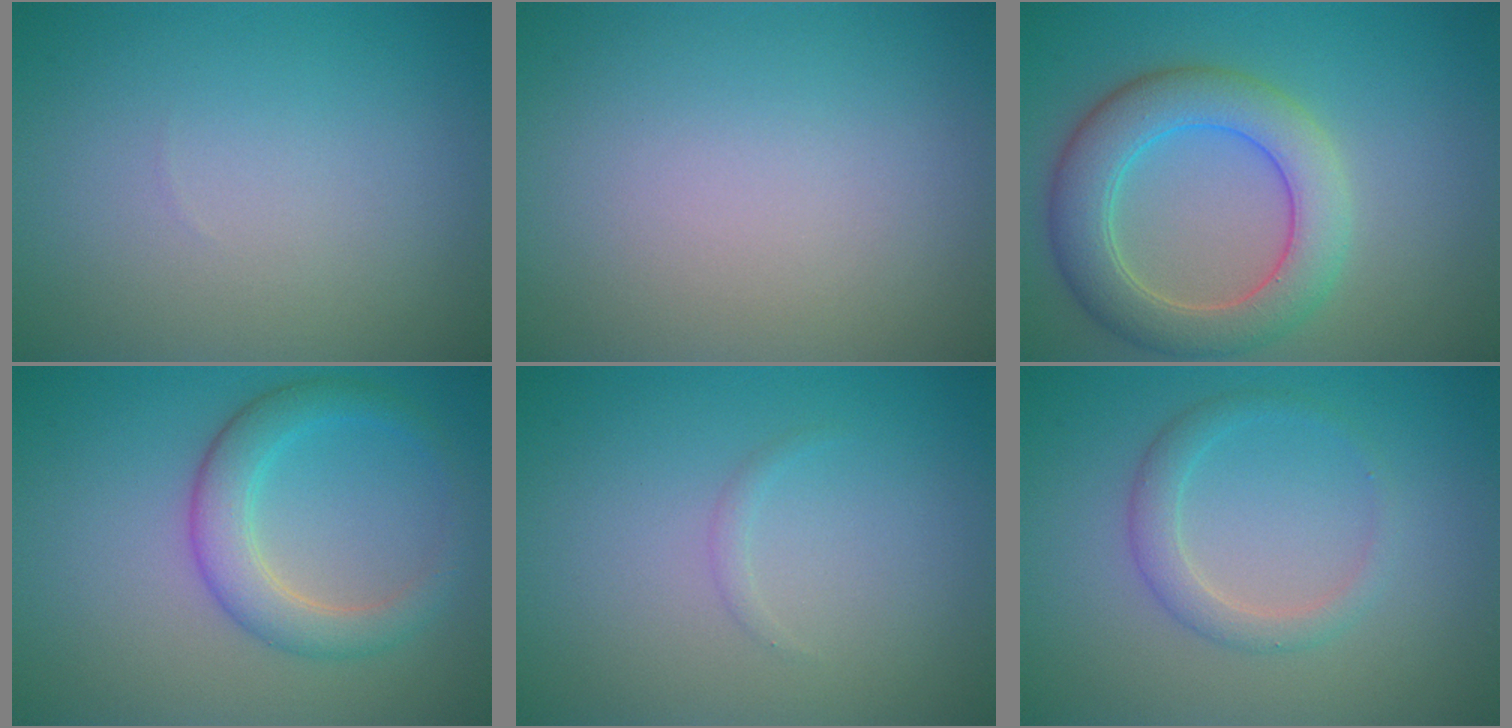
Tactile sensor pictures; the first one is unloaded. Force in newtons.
{"total": 0.0}
{"total": 6.3, "press": 6.3, "slide": 0.4}
{"total": 3.9, "press": 3.9, "slide": 0.3}
{"total": 0.5, "press": 0.5, "slide": 0.0}
{"total": 2.1, "press": 2.1, "slide": 0.1}